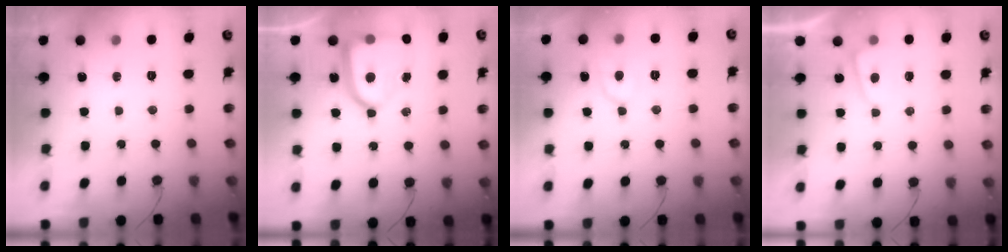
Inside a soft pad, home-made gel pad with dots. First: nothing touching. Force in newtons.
{"total": 14.9, "press": 14.8, "slide": 1.6}
{"total": 6.4, "press": 6.4, "slide": 0.8}
{"total": 2.3, "press": 2.3, "slide": 0.3}